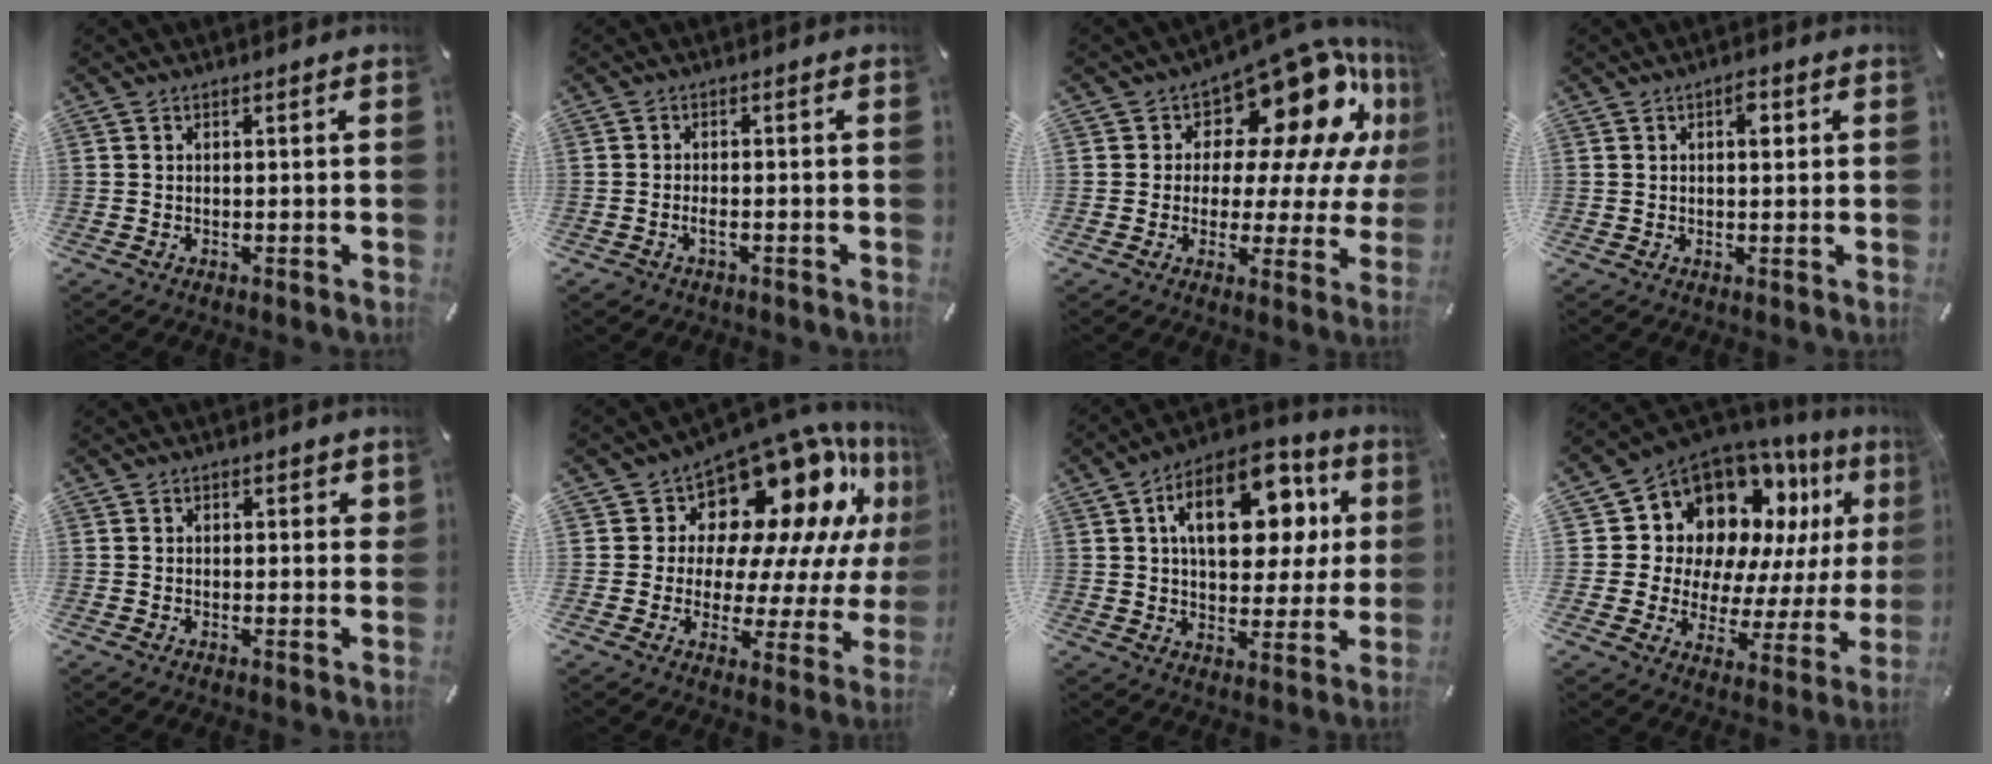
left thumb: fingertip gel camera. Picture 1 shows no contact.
{"total": 2.1, "force": [-1.1, 1.3, 1.2], "torque": [-0.024, 0.003, -0.021]}
{"total": 17.5, "force": [10.2, 9.1, 10.9], "torque": [-0.142, -0.091, 0.168]}
{"total": 2.8, "force": [0.8, 1.4, 2.3], "torque": [-0.025, -0.002, 0.007]}
{"total": 1.4, "force": [0.7, 0.9, 0.7], "torque": [0.001, -0.002, 0.008]}
{"total": 17.2, "force": [12.2, 8.5, 8.5], "torque": [-0.117, -0.126, 0.200]}
{"total": 19.2, "force": [6.6, 11.5, 13.9], "torque": [-0.208, -0.012, 0.112]}
{"total": 14.7, "force": [9.1, 10.0, 5.8], "torque": [-0.094, -0.096, 0.163]}